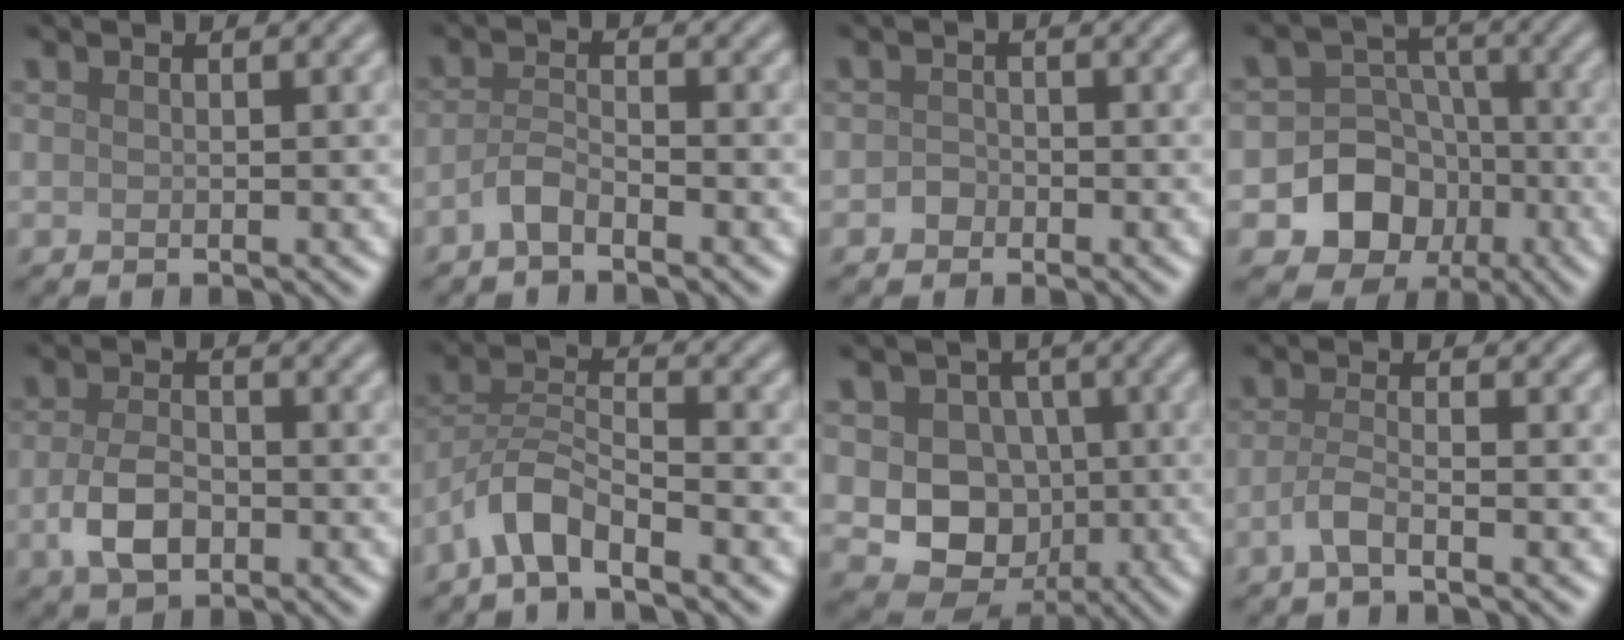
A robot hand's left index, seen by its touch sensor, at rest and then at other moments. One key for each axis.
{"total": 2.0, "fx": -1.5, "fy": 0.6, "fz": 1.2, "tx": -0.029, "ty": 0.004, "tz": -0.036}
{"total": 1.2, "fx": -0.6, "fy": 0.9, "fz": 0.3, "tx": 0.000, "ty": 0.001, "tz": -0.013}
{"total": 8.6, "fx": -3.2, "fy": 7.6, "fz": 2.5, "tx": -0.014, "ty": -0.001, "tz": -0.084}
{"total": 3.9, "fx": -1.2, "fy": 2.3, "fz": 2.9, "tx": -0.065, "ty": -0.005, "tz": -0.027}
{"total": 4.2, "fx": -3.2, "fy": 1.1, "fz": 2.5, "tx": -0.046, "ty": 0.009, "tz": -0.071}
{"total": 7.3, "fx": -0.1, "fy": 6.3, "fz": 3.7, "tx": -0.051, "ty": -0.007, "tz": -0.016}
{"total": 2.1, "fx": -1.1, "fy": 0.5, "fz": 1.7, "tx": -0.037, "ty": 0.000, "tz": -0.030}